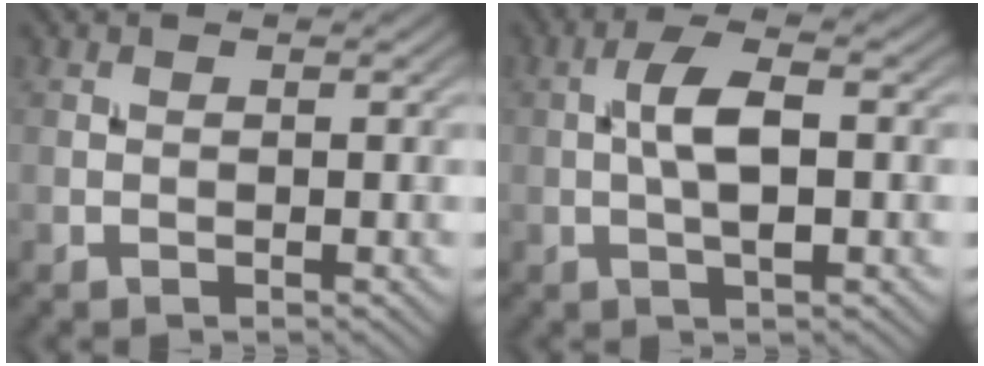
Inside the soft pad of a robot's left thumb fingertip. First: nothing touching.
{"total": 5.3, "force": [0.1, 1.8, 5.0], "torque": [-0.104, 0.011, -0.002]}